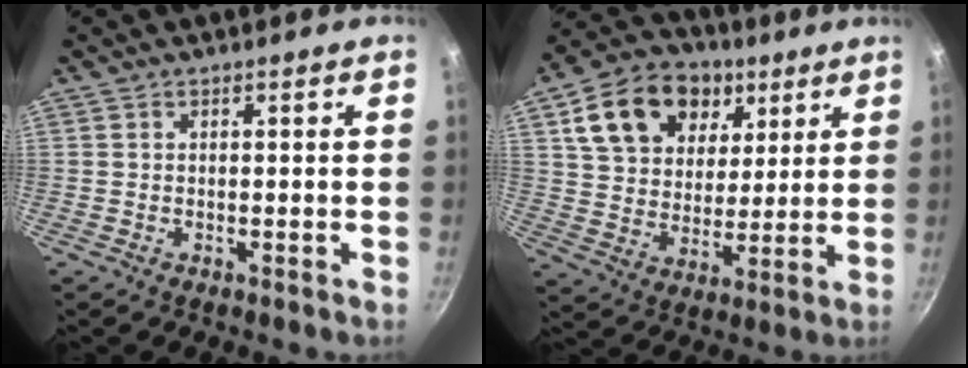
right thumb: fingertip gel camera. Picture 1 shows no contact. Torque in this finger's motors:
{"motor_torque": [-0.43, 0.84, 0.28, -0.16, 0.09]}